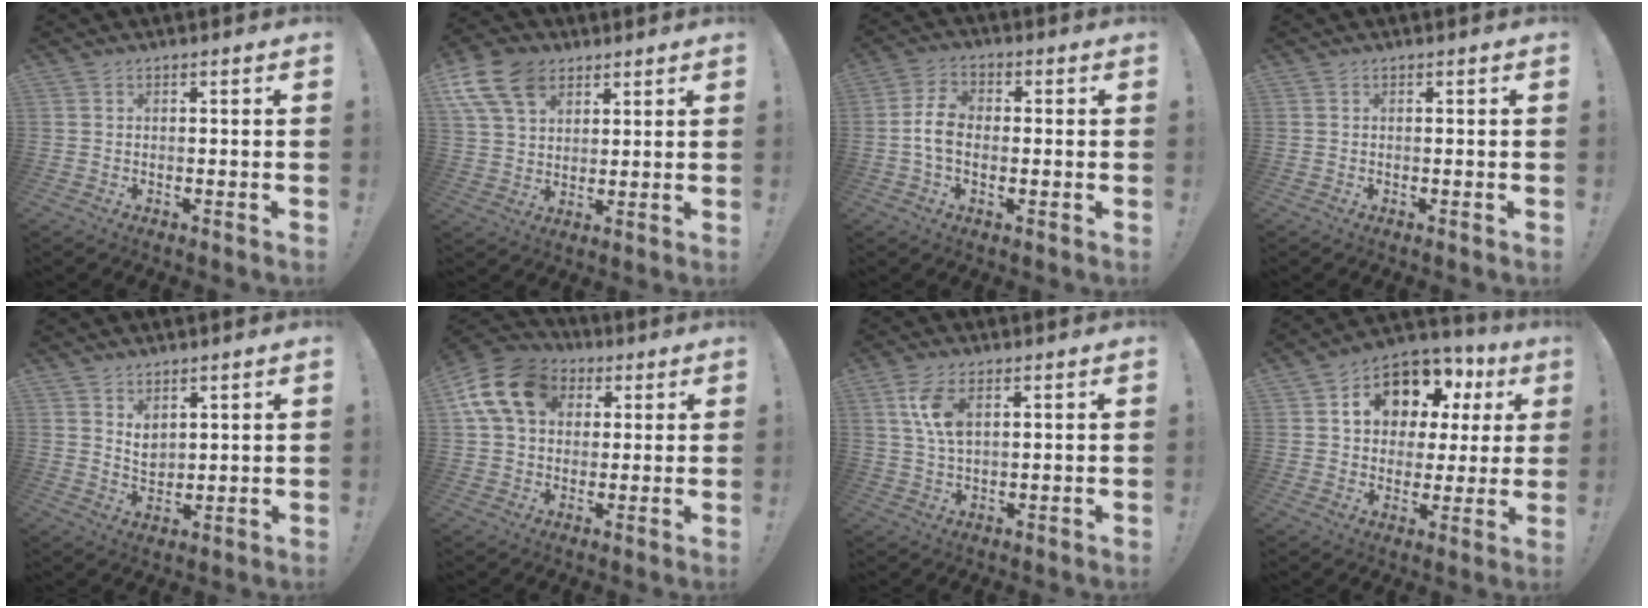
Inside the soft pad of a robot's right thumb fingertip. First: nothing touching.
{"total": 14.4, "force": [7.3, 9.6, 7.9], "torque": [-0.149, -0.032, 0.141]}
{"total": 7.2, "force": [-0.7, 4.9, 5.3], "torque": [-0.104, 0.007, -0.012]}
{"total": 0.0}
{"total": 4.8, "force": [3.1, 3.2, 1.8], "torque": [-0.025, -0.025, 0.058]}
{"total": 16.3, "force": [5.2, 12.4, 9.3], "torque": [-0.154, -0.003, 0.103]}
{"total": 7.9, "force": [2.9, 3.9, 6.3], "torque": [-0.122, -0.007, 0.049]}
{"total": 13.6, "force": [6.9, 9.3, 7.2], "torque": [-0.115, -0.043, 0.129]}